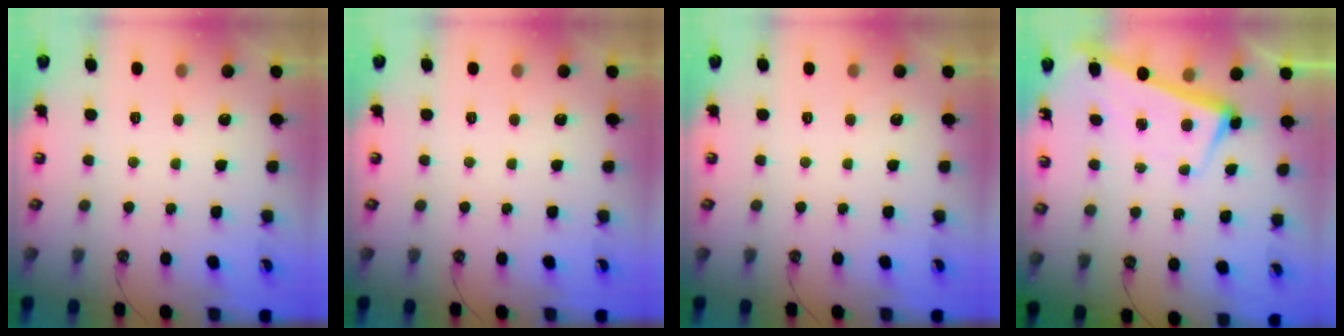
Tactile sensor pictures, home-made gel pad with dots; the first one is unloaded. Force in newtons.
{"total": 0.0}
{"total": 0.0}
{"total": 2.8, "press": 2.6, "slide": 1.0}